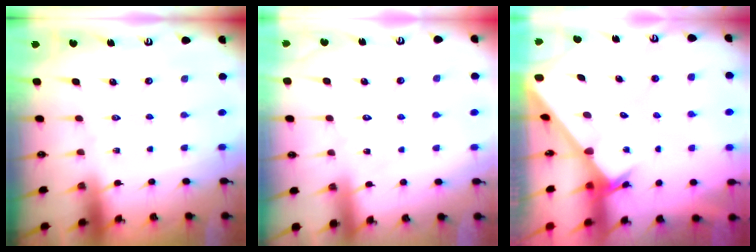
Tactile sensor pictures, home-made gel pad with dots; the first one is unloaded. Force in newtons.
{"total": 4.5, "press": 4.5, "slide": 0.5}
{"total": 2.0, "press": 2.0, "slide": 0.1}